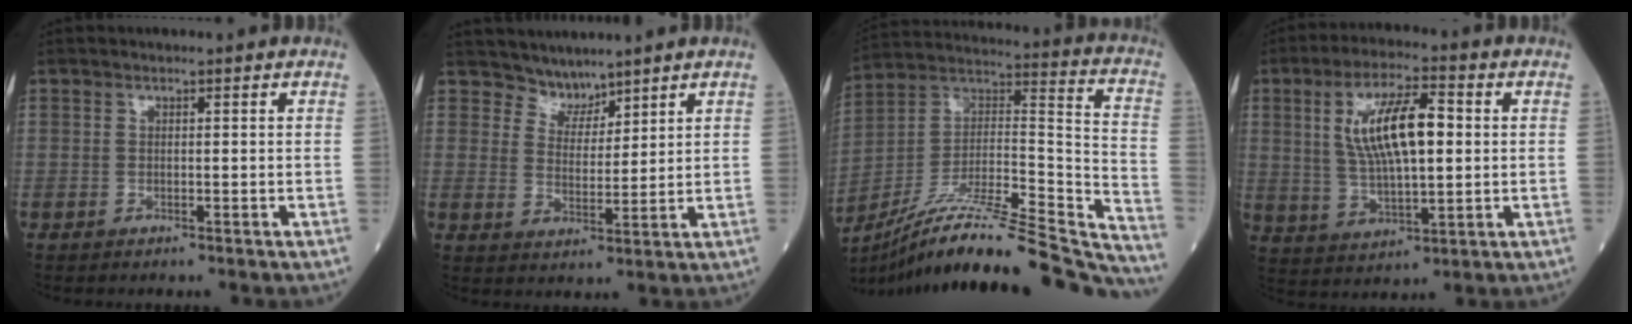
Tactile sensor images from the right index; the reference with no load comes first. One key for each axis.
{"total": 3.7, "fx": 3.5, "fy": 1.1, "fz": -0.5, "tx": 0.008, "ty": 0.003, "tz": 0.069}
{"total": 32.5, "fx": -29.0, "fy": 2.1, "fz": 14.7, "tx": -0.183, "ty": -0.013, "tz": -0.436}
{"total": 11.9, "fx": 2.3, "fy": 3.4, "fz": 11.2, "tx": -0.219, "ty": 0.012, "tz": 0.047}